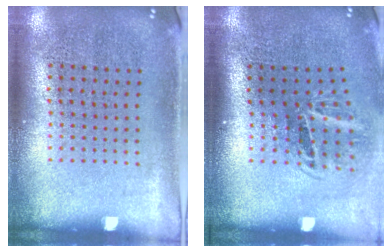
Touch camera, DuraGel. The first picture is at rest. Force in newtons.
{"total": 2.0, "press": 1.3, "slide": 1.5}